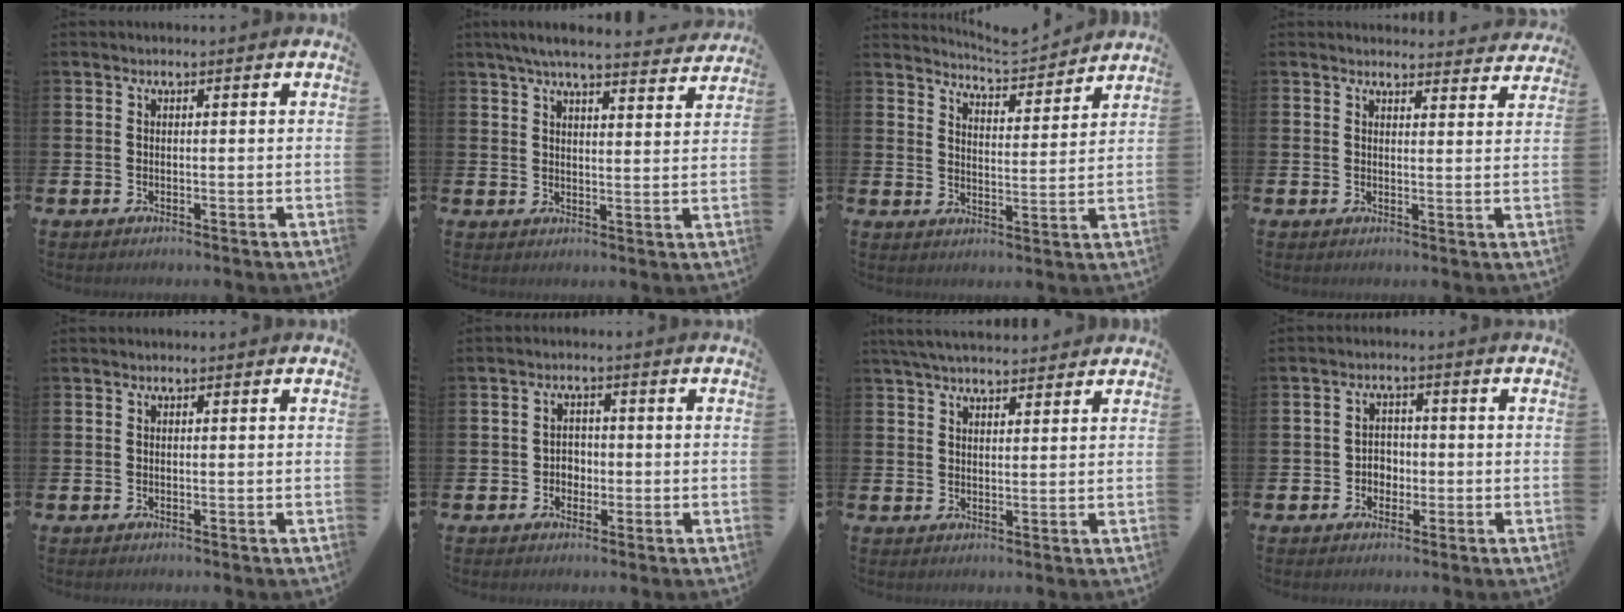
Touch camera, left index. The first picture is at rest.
{"total": 6.0, "force": [5.6, 0.5, 2.1], "torque": [-0.044, -0.028, 0.096]}
{"total": 5.6, "force": [5.6, 0.1, 0.3], "torque": [-0.023, -0.039, 0.099]}
{"total": 2.6, "force": [2.5, 0.4, -0.1], "torque": [0.009, -0.018, 0.044]}
{"total": 0.0}
{"total": 2.4, "force": [-0.7, 2.1, 0.9], "torque": [-0.009, 0.002, -0.020]}
{"total": 4.5, "force": [4.3, 0.8, 1.1], "torque": [-0.032, -0.010, 0.080]}
{"total": 2.7, "force": [-0.8, 2.3, 1.0], "torque": [-0.014, 0.003, -0.022]}